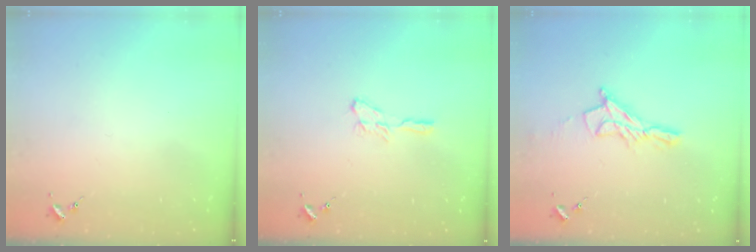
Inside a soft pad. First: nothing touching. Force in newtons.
{"total": 5.6, "press": 5.6, "slide": 0.7}
{"total": 11.7, "press": 11.7, "slide": 1.0}